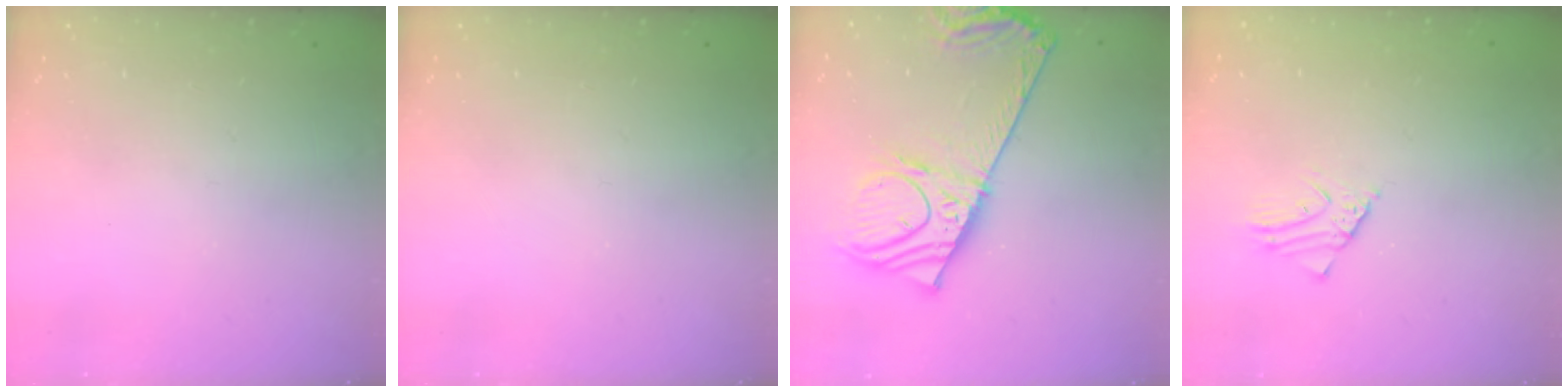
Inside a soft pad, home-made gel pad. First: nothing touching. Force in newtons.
{"total": 0.0}
{"total": 18.3, "press": 17.8, "slide": 3.8}
{"total": 2.6, "press": 2.6, "slide": 0.2}